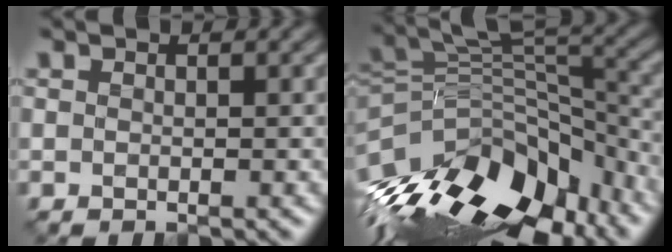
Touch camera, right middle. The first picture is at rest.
{"total": 13.3, "force": [-8.4, 7.1, 7.5], "torque": [-0.160, 0.015, -0.143]}